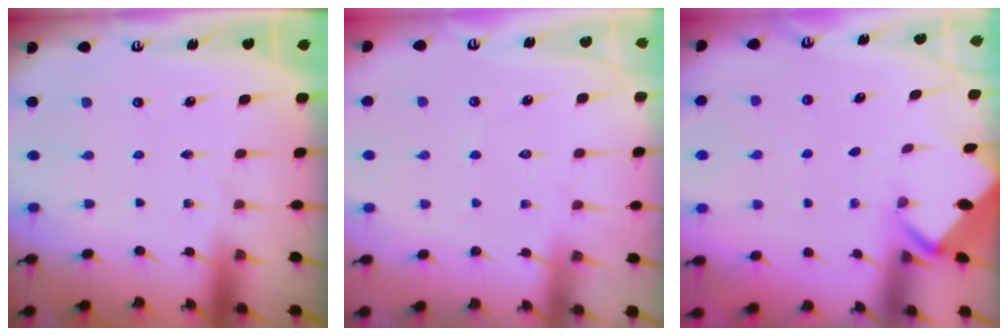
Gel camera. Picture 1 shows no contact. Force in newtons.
{"total": 4.9, "press": 4.9, "slide": 0.7}
{"total": 2.1, "press": 2.1, "slide": 0.0}